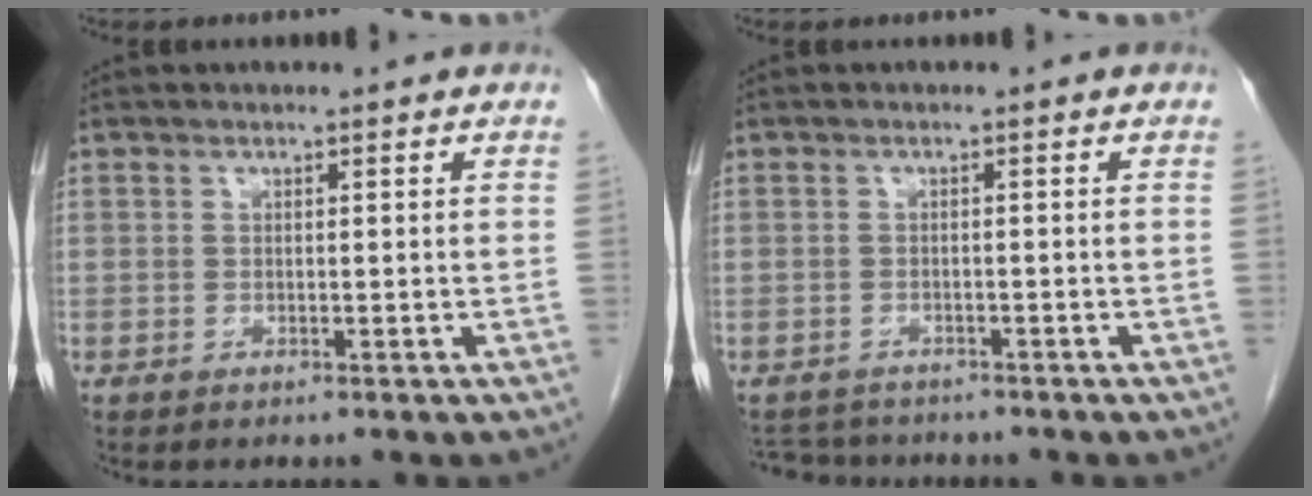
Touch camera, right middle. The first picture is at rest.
{"total": 4.8, "force": [-4.5, 1.5, 0.5], "torque": [-0.006, -0.005, -0.070]}